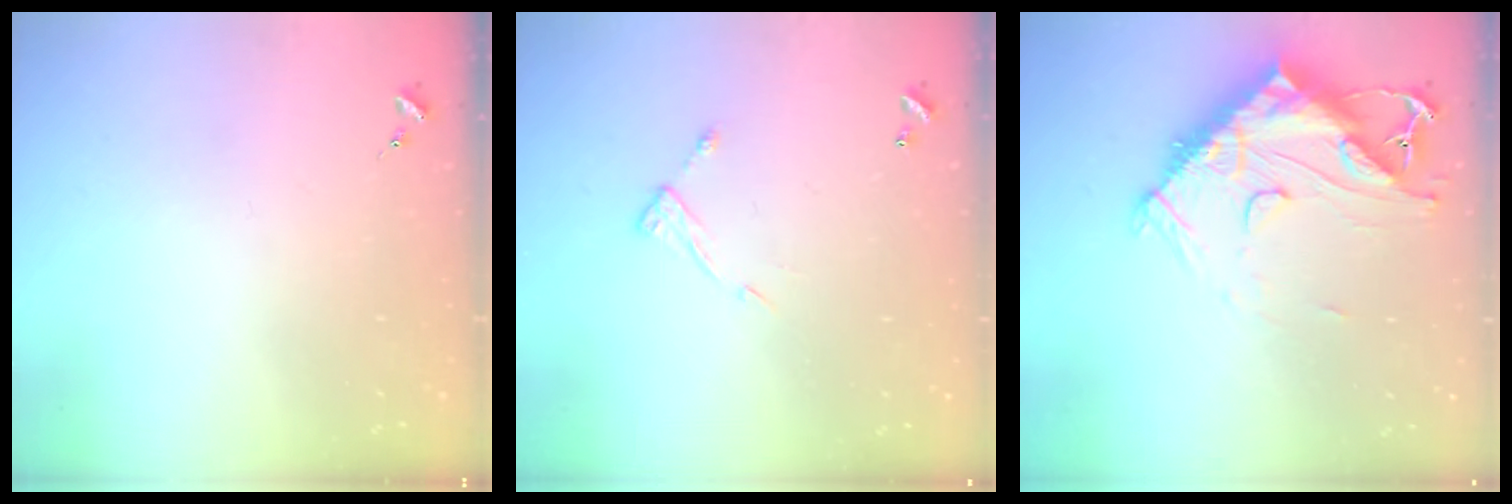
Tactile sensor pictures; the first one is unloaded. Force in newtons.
{"total": 7.7, "press": 7.7, "slide": 0.6}
{"total": 18.8, "press": 18.7, "slide": 1.7}